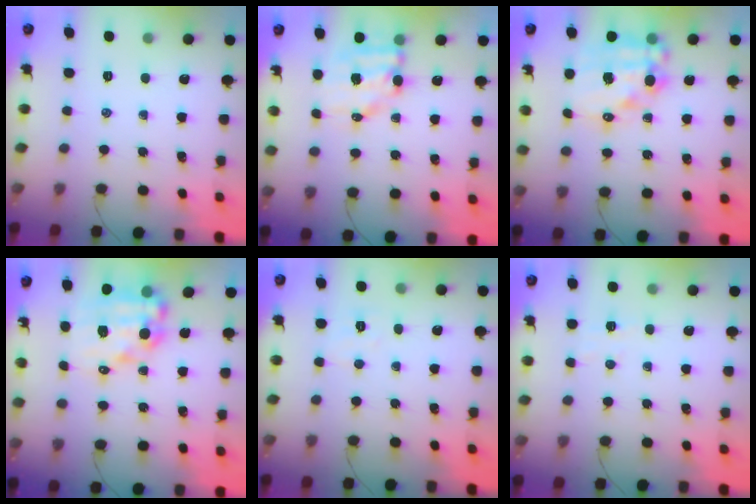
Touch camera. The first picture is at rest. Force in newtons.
{"total": 9.0, "press": 8.9, "slide": 1.1}
{"total": 16.1, "press": 15.7, "slide": 3.5}
{"total": 11.8, "press": 11.4, "slide": 3.0}
{"total": 3.5, "press": 3.4, "slide": 0.8}
{"total": 3.5, "press": 3.4, "slide": 1.0}